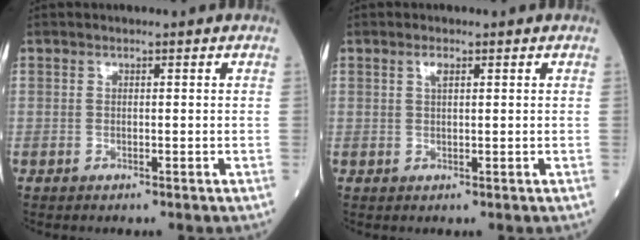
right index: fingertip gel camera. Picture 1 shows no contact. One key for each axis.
{"total": 1.3, "fx": 0.7, "fy": 0.3, "fz": 1.1, "tx": -0.022, "ty": 0.002, "tz": 0.012}